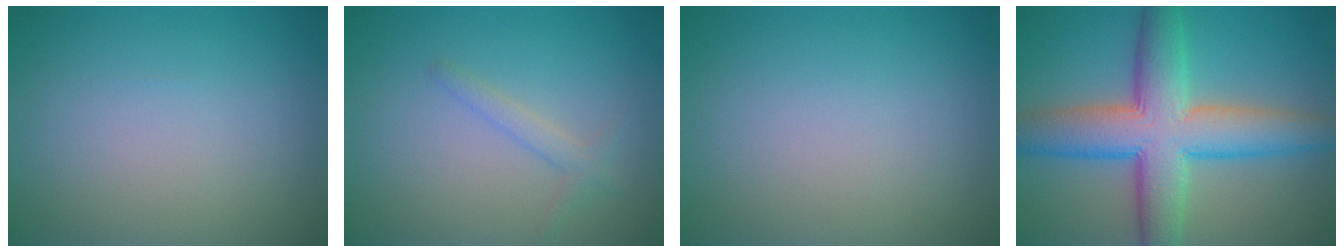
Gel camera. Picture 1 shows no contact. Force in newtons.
{"total": 1.4, "press": 1.4, "slide": 0.1}
{"total": 0.0}
{"total": 9.6, "press": 9.6, "slide": 0.3}